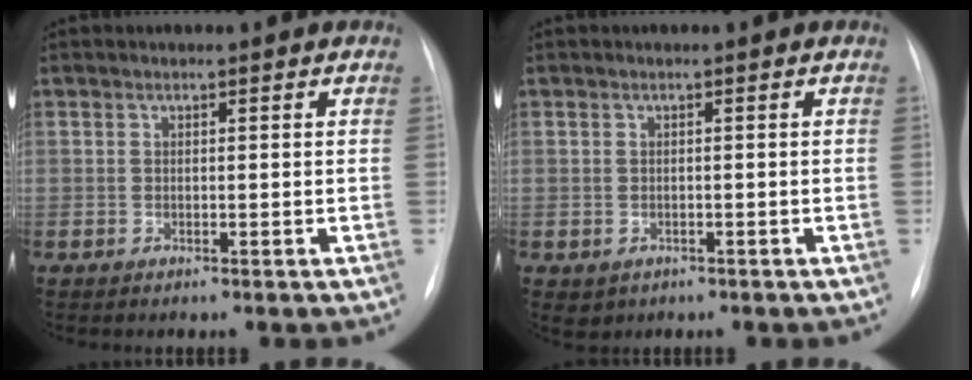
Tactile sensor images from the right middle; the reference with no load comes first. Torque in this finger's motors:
{"motor_torque": [0.35, -0.16, 0.02, 0.00]}